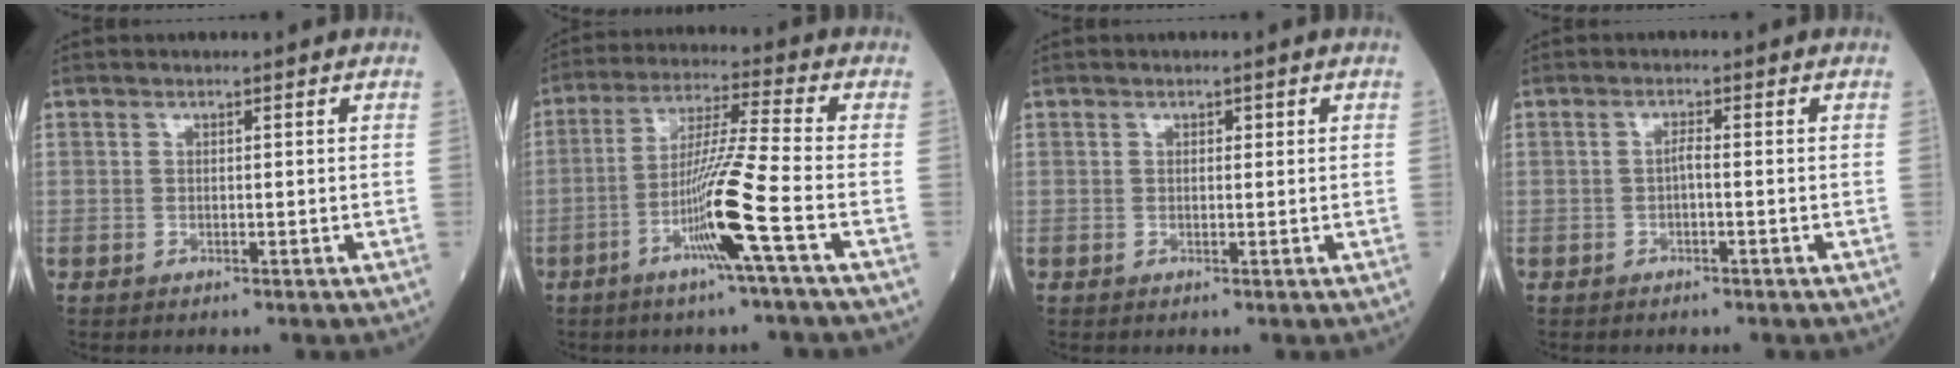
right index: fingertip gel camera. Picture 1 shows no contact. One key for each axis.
{"total": 10.8, "fx": -4.4, "fy": -1.8, "fz": 9.7, "tx": -0.189, "ty": -0.005, "tz": -0.083}
{"total": 0.7, "fx": 0.3, "fy": 0.5, "fz": 0.4, "tx": -0.004, "ty": 0.003, "tz": 0.003}
{"total": 1.1, "fx": -0.4, "fy": 0.1, "fz": 1.0, "tx": -0.018, "ty": 0.004, "tz": -0.009}